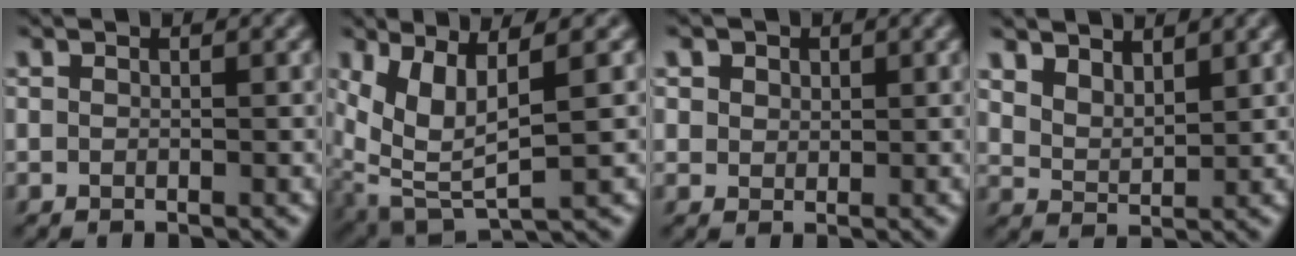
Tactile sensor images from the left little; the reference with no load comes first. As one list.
[{"total": 6.2, "force": [1.8, 1.8, 5.6], "torque": [-0.129, -0.001, 0.041]}, {"total": 3.4, "force": [1.8, 2.4, 1.5], "torque": [-0.044, 0.007, 0.025]}, {"total": 3.4, "force": [2.7, 1.4, 1.5], "torque": [-0.041, -0.002, 0.055]}]